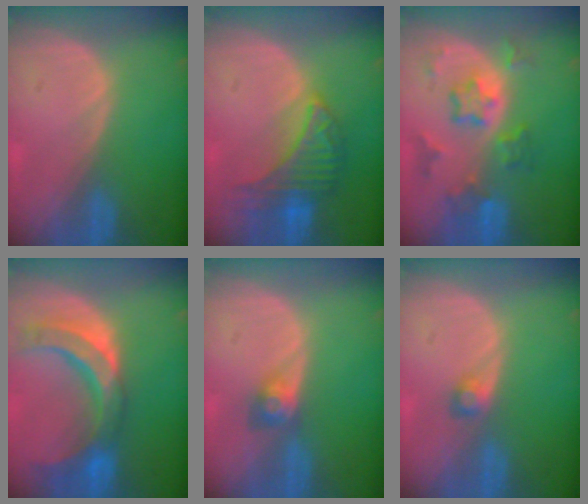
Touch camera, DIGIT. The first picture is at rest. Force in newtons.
{"total": 7.1, "press": 7.1, "slide": 0.2}
{"total": 7.7, "press": 6.8, "slide": 3.7}
{"total": 10.8, "press": 9.3, "slide": 5.5}
{"total": 3.0, "press": 2.6, "slide": 1.5}
{"total": 1.8, "press": 1.7, "slide": 0.3}